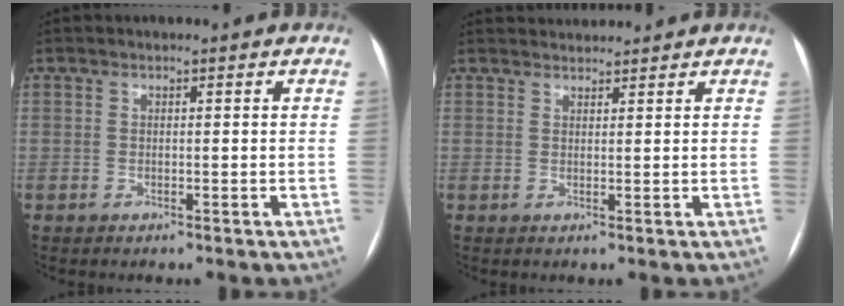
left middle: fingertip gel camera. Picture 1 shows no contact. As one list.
[{"total": 3.3, "force": [3.3, 0.3, 0.1], "torque": [-0.007, 0.028, 0.054]}]